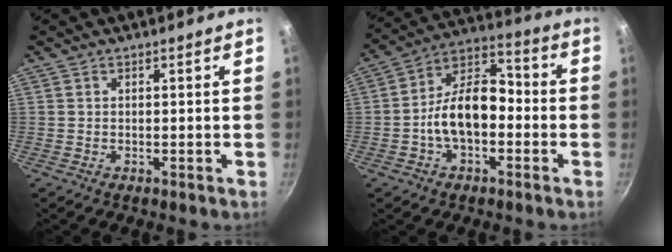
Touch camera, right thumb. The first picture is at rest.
{"total": 15.0, "force": [-2.4, 9.8, 11.1], "torque": [-0.149, 0.053, -0.057]}